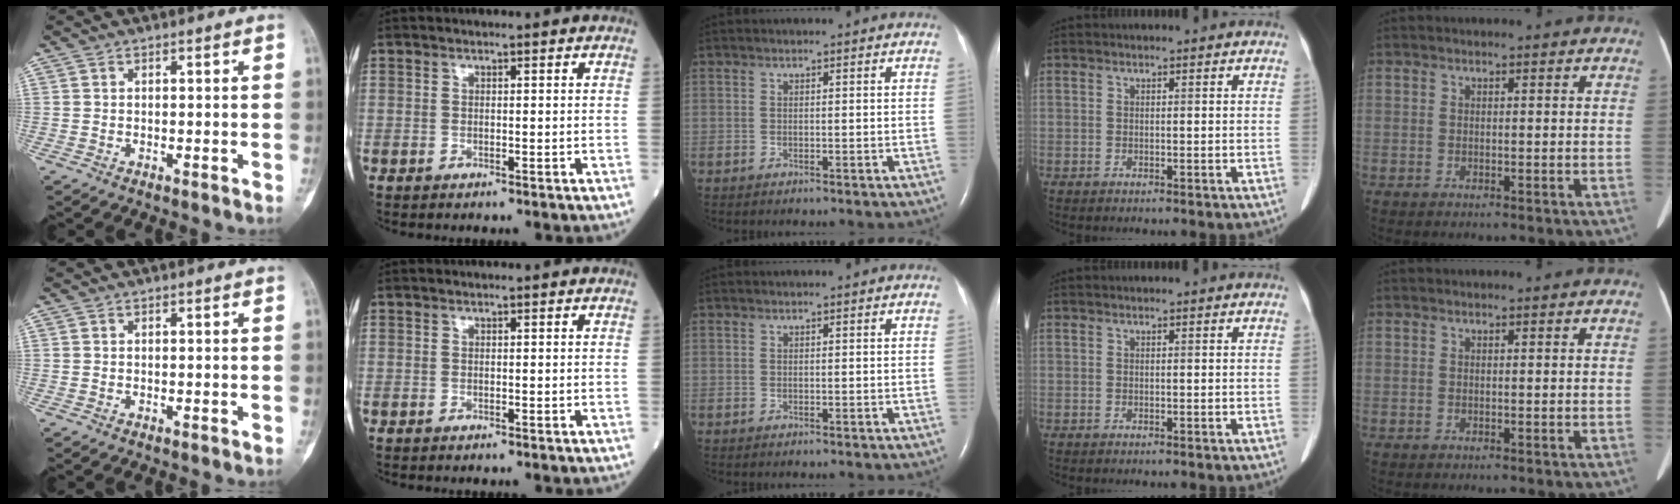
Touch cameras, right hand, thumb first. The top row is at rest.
{}